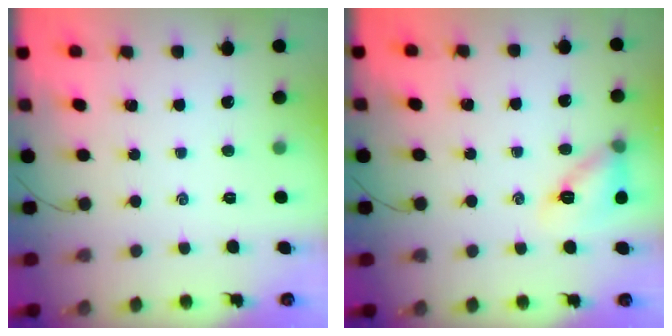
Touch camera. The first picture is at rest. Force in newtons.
{"total": 11.1, "press": 10.8, "slide": 2.7}